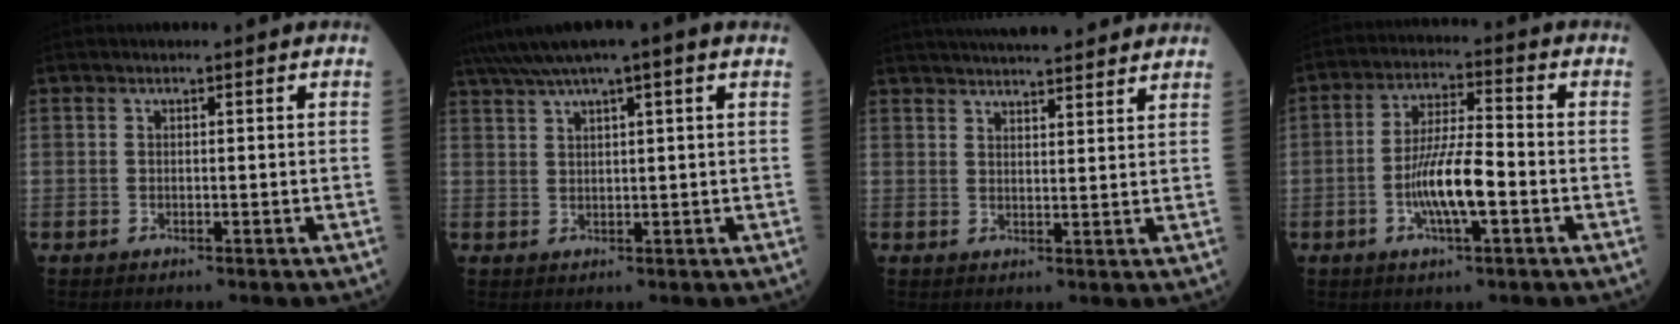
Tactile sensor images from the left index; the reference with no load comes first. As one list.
[{"total": 8.5, "force": [6.1, 0.1, 5.9], "torque": [-0.109, 0.045, 0.100]}, {"total": 15.0, "force": [13.5, 2.2, 6.1], "torque": [-0.090, 0.030, 0.185]}, {"total": 8.8, "force": [-2.7, 1.4, 8.2], "torque": [-0.161, -0.001, -0.055]}]